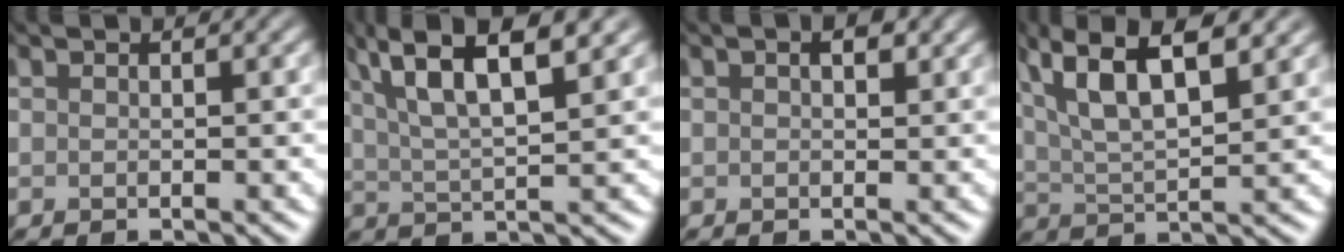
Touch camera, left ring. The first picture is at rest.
{"total": 7.8, "force": [4.5, 1.8, 6.1], "torque": [-0.113, 0.016, 0.082]}
{"total": 1.5, "force": [0.6, 0.7, 1.2], "torque": [-0.017, 0.003, 0.008]}
{"total": 8.7, "force": [4.5, 3.1, 6.8], "torque": [-0.118, 0.021, 0.072]}